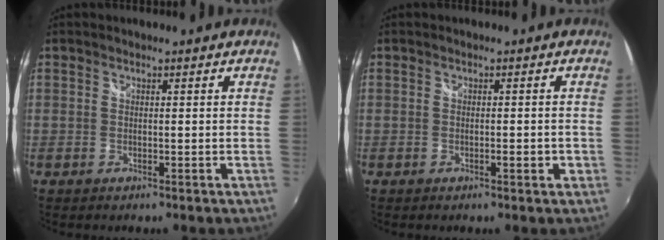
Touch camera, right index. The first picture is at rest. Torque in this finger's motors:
{"motor_torque": [0.52, 0.61, 0.02, 0.00]}